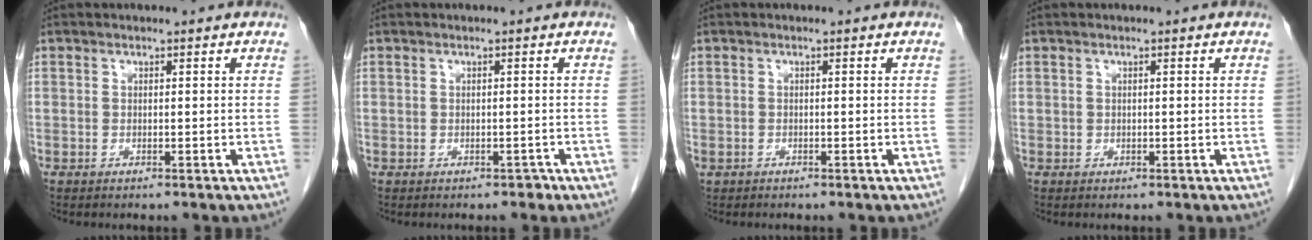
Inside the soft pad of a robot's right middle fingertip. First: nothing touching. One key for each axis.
{"total": 0.6, "fx": -0.4, "fy": 0.3, "fz": 0.2, "tx": 0.000, "ty": 0.001, "tz": -0.006}
{"total": 0.6, "fx": -0.4, "fy": 0.3, "fz": 0.1, "tx": -0.006, "ty": 0.002, "tz": -0.006}
{"total": 0.0}